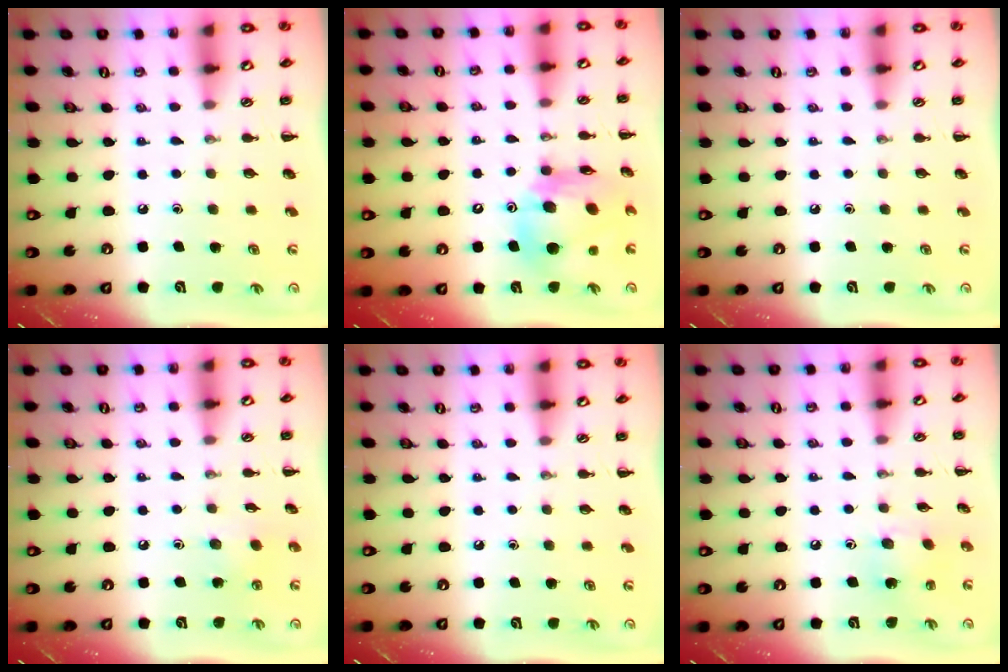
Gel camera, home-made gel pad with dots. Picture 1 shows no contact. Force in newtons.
{"total": 13.2, "press": 12.7, "slide": 3.8}
{"total": 0.0}
{"total": 2.6, "press": 2.5, "slide": 0.9}
{"total": 0.0}
{"total": 4.5, "press": 4.4, "slide": 1.0}